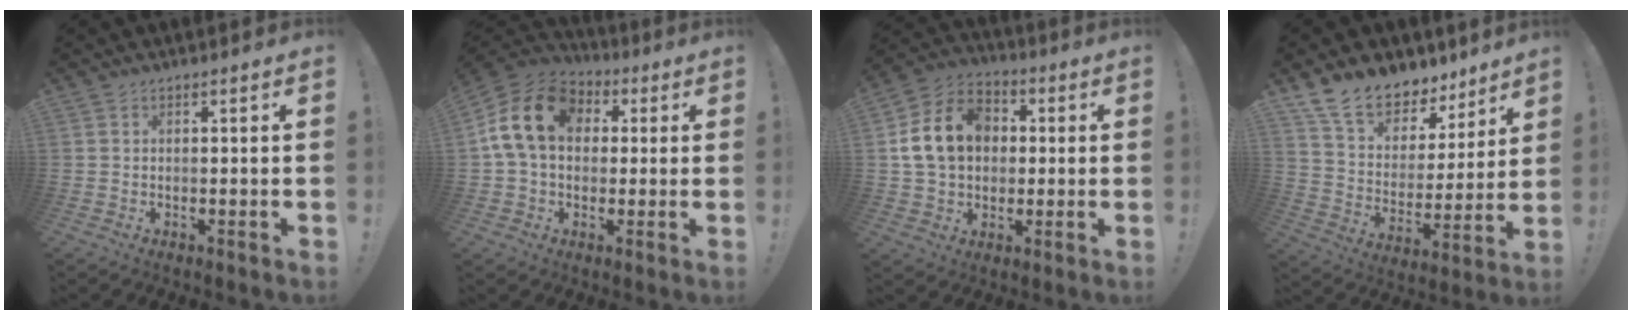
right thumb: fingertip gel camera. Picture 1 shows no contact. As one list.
[{"total": 16.9, "force": [3.8, 12.3, 11.0], "torque": [-0.203, 0.011, 0.074]}, {"total": 16.3, "force": [2.8, 12.9, 9.7], "torque": [-0.157, 0.010, 0.060]}, {"total": 13.9, "force": [11.3, 6.5, 4.6], "torque": [-0.095, -0.086, 0.209]}]